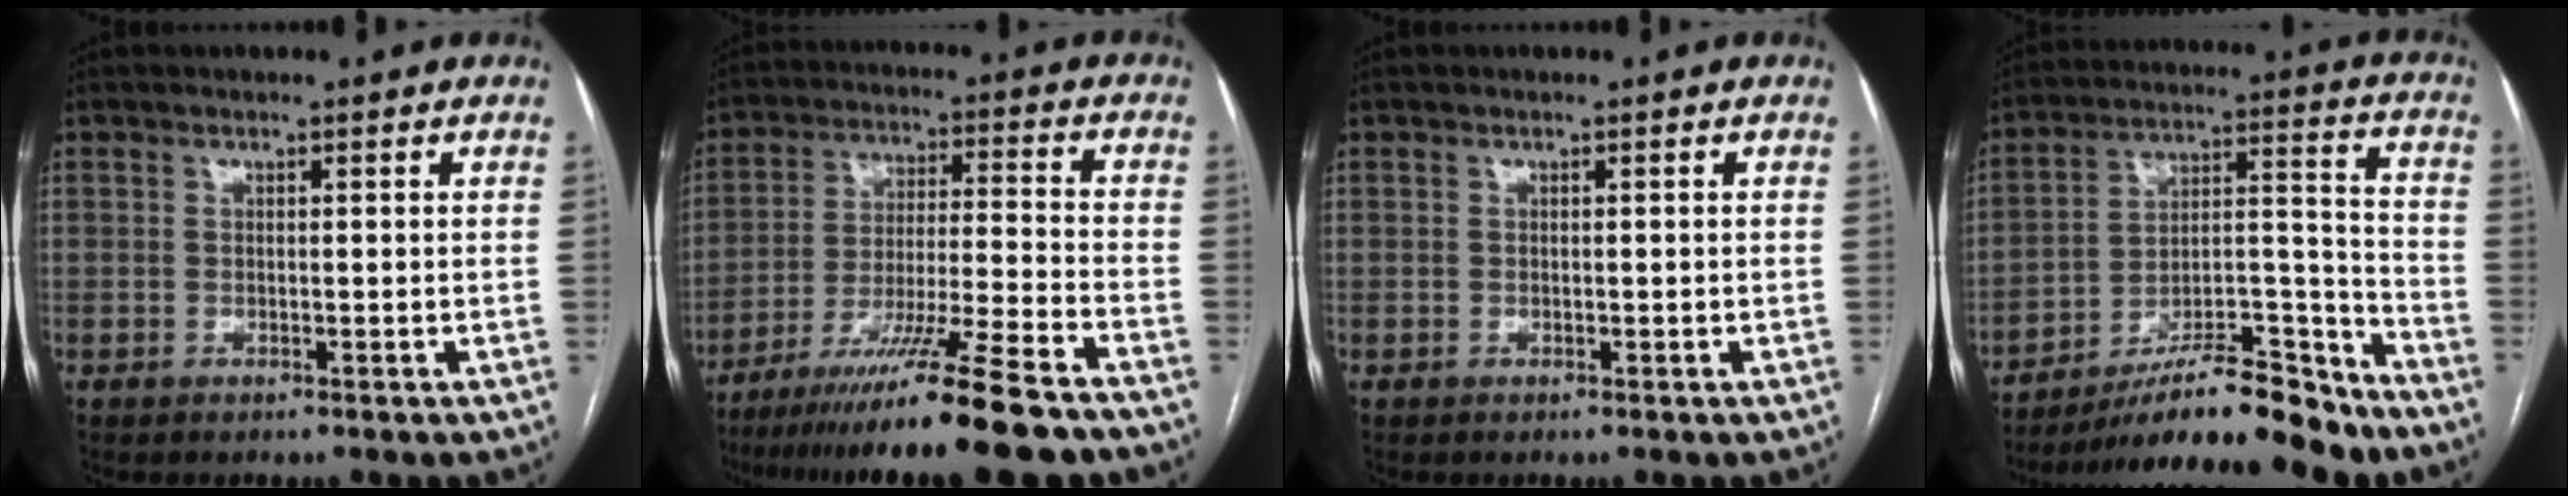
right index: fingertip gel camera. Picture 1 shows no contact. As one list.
[{"total": 18.2, "force": [-14.2, -0.8, 11.5], "torque": [-0.185, -0.033, -0.234]}, {"total": 0.0}, {"total": 19.7, "force": [-16.6, 2.7, 10.2], "torque": [-0.150, 0.019, -0.279]}]